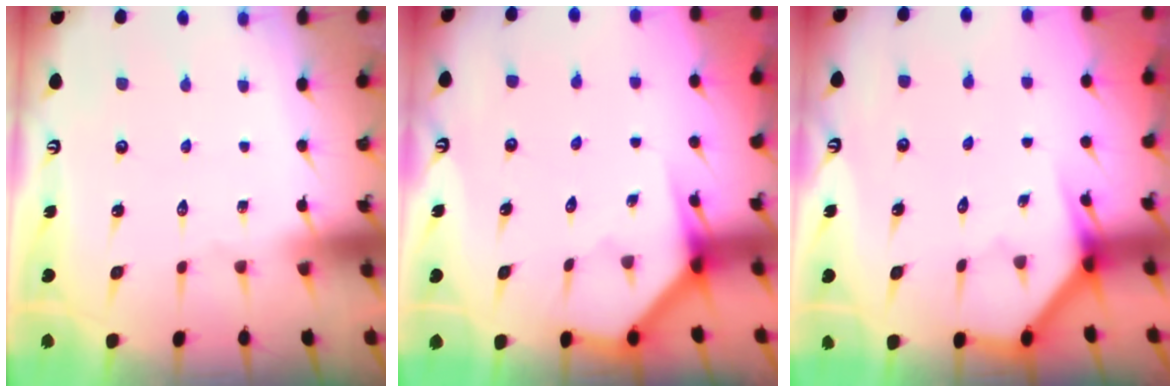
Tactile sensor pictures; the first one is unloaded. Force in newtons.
{"total": 3.8, "press": 3.8, "slide": 0.2}
{"total": 3.9, "press": 3.8, "slide": 0.3}